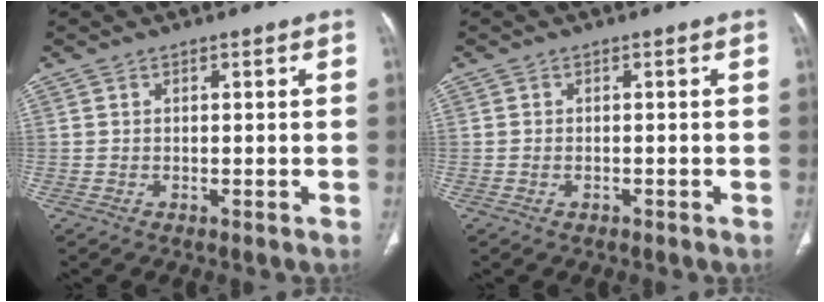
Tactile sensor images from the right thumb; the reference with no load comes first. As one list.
[{"total": 0.7, "force": [-0.3, 0.5, 0.4], "torque": [-0.012, 0.005, -0.002]}]